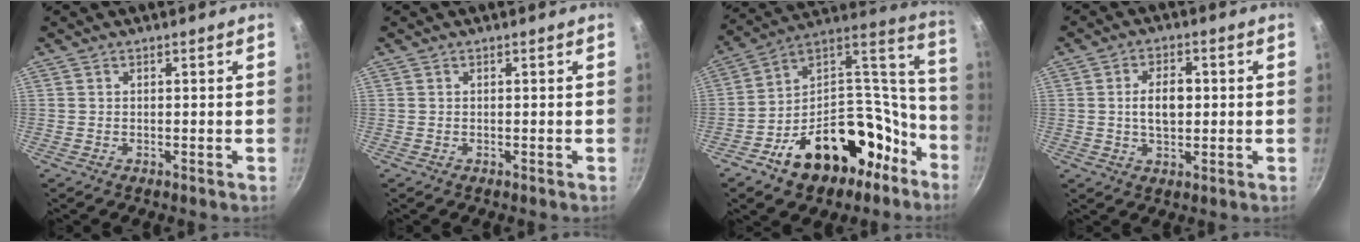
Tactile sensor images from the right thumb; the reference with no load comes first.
{"total": 0.0}
{"total": 27.1, "force": [-13.6, 17.5, 15.5], "torque": [-0.176, 0.135, -0.194]}
{"total": 6.7, "force": [0.4, 4.0, 5.4], "torque": [-0.076, 0.007, 0.004]}